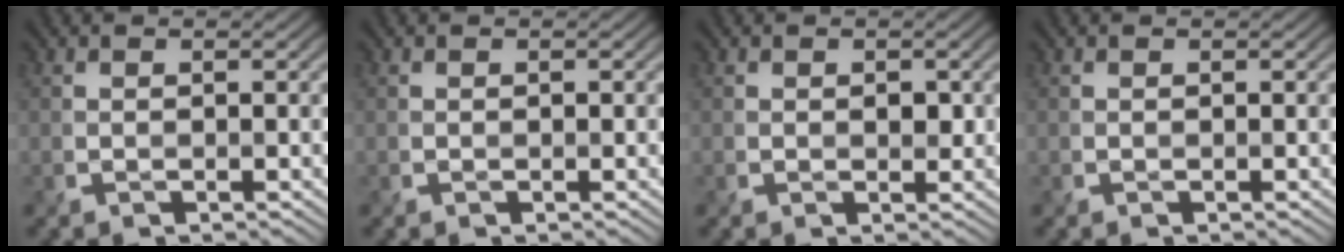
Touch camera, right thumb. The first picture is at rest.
{"total": 0.0}
{"total": 1.2, "force": [0.2, 0.9, 0.7], "torque": [-0.014, -0.006, 0.010]}
{"total": 0.0}